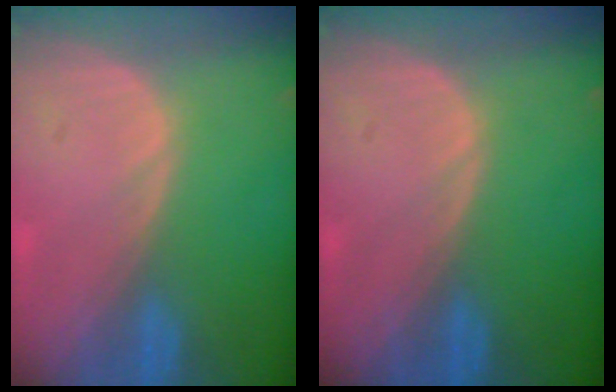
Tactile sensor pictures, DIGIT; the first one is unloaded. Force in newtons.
{"total": 0.0}